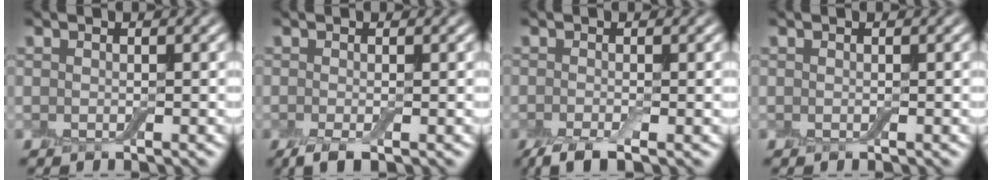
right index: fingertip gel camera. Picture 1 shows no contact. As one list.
[{"total": 2.0, "force": [-1.0, 0.4, 1.6], "torque": [-0.035, -0.006, -0.023]}, {"total": 2.9, "force": [-2.0, 0.7, 2.1], "torque": [-0.041, -0.006, -0.041]}, {"total": 0.0}]